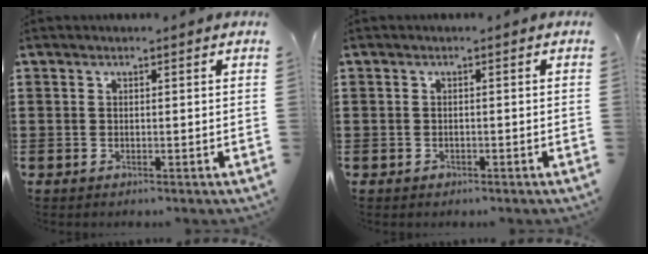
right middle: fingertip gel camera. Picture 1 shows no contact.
{"total": 0.7, "force": [-0.4, 0.5, 0.1], "torque": [-0.002, 0.003, -0.010]}